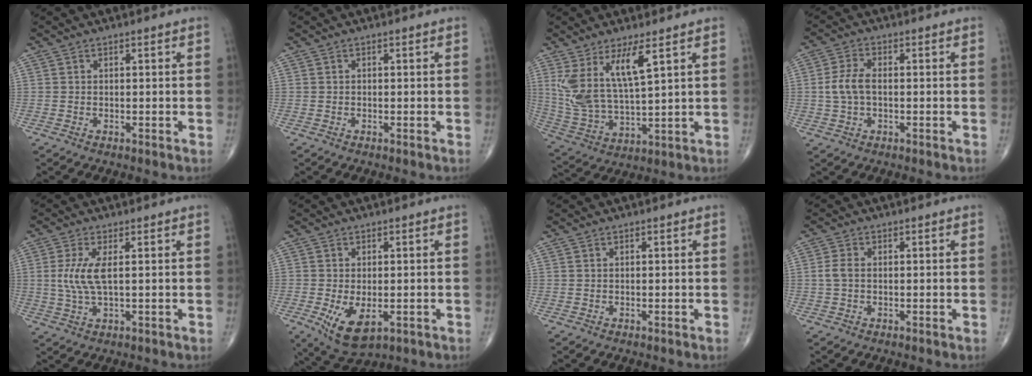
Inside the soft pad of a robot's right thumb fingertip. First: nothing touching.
{"total": 0.0}
{"total": 12.2, "force": [5.6, 3.6, 10.3], "torque": [-0.216, -0.034, 0.122]}
{"total": 5.1, "force": [-0.2, 2.8, 4.2], "torque": [-0.098, 0.011, -0.008]}
{"total": 5.7, "force": [0.8, 1.6, 5.4], "torque": [-0.137, -0.005, 0.017]}
{"total": 7.9, "force": [-2.3, 4.0, 6.4], "torque": [-0.112, -0.015, -0.028]}
{"total": 0.0}
{"total": 2.4, "force": [0.0, 1.5, 1.8], "torque": [-0.043, 0.004, -0.004]}